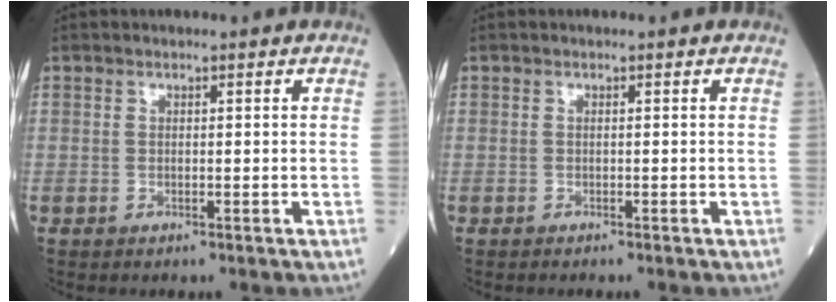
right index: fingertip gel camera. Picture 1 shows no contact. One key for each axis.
{"total": 0.7, "fx": -0.6, "fy": 0.1, "fz": 0.3, "tx": -0.002, "ty": -0.001, "tz": -0.010}